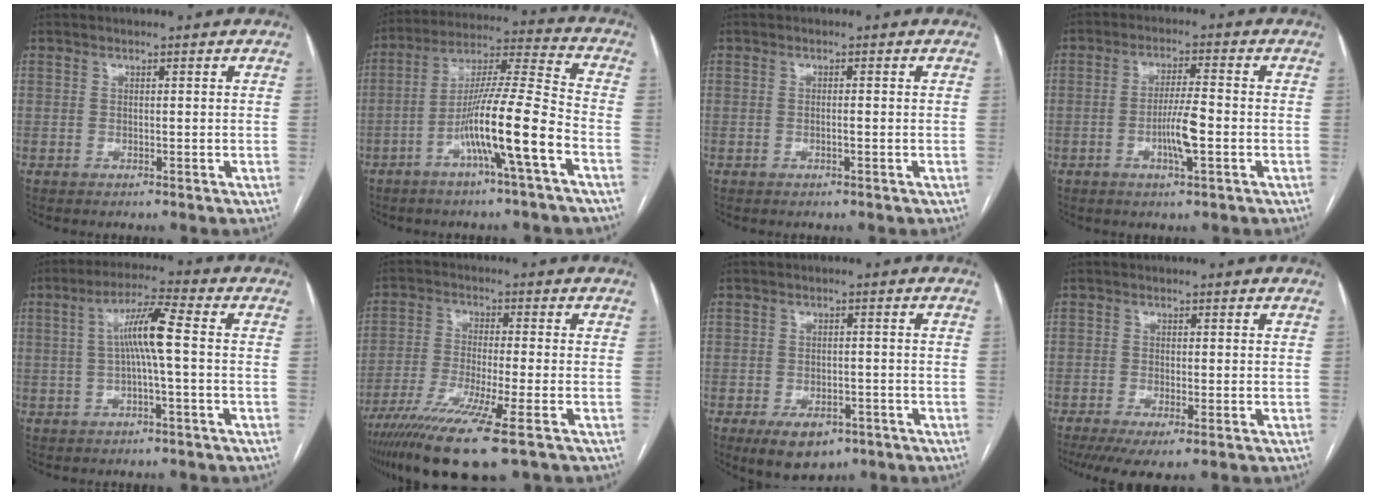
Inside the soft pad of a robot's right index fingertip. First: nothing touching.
{"total": 13.3, "force": [-5.6, -0.8, 12.0], "torque": [-0.219, 0.008, -0.103]}
{"total": 0.9, "force": [-0.4, 0.0, 0.8], "torque": [-0.017, 0.001, -0.005]}
{"total": 5.9, "force": [-1.8, 0.3, 5.6], "torque": [-0.110, -0.004, -0.033]}
{"total": 7.0, "force": [0.2, 0.1, 7.0], "torque": [-0.131, 0.018, 0.001]}
{"total": 13.0, "force": [-8.1, 0.0, 10.1], "torque": [-0.197, -0.036, -0.143]}
{"total": 6.6, "force": [-4.0, 3.8, 3.7], "torque": [-0.057, -0.003, -0.054]}
{"total": 5.6, "force": [-3.5, 1.0, 4.3], "torque": [-0.069, -0.015, -0.060]}